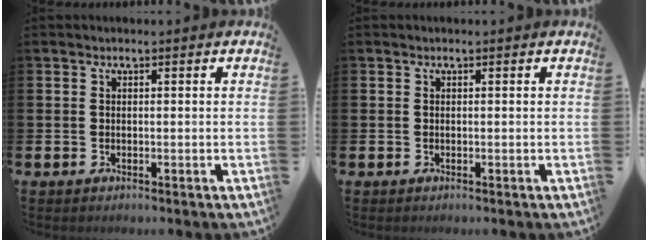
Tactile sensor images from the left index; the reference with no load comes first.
{"total": 0.0}